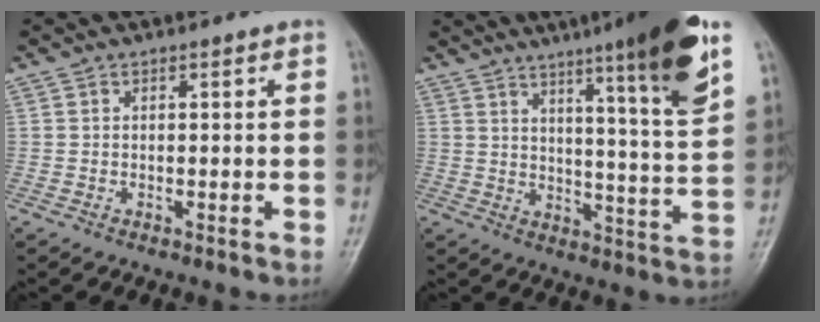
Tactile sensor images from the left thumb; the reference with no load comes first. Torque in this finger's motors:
{"motor_torque": [2.35, 1.28, 1.76, -1.01, 0.39]}